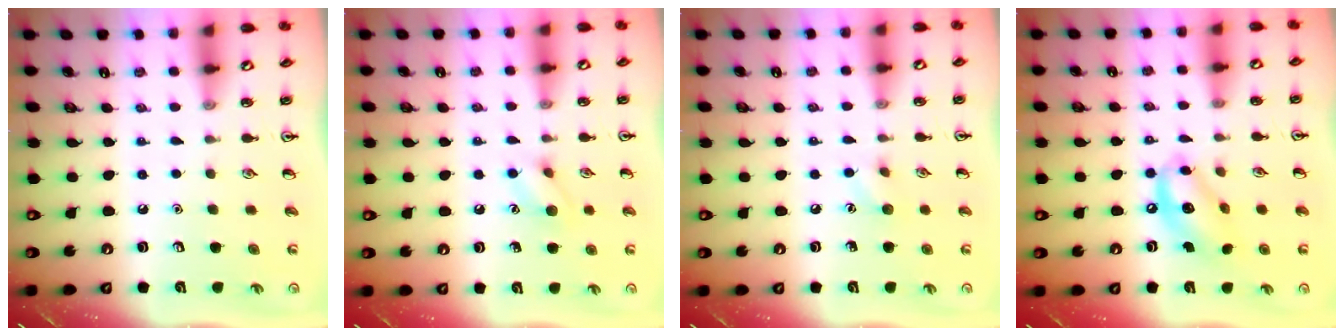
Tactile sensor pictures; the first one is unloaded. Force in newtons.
{"total": 7.0, "press": 7.0, "slide": 0.7}
{"total": 5.7, "press": 5.5, "slide": 1.8}
{"total": 11.7, "press": 11.4, "slide": 2.6}